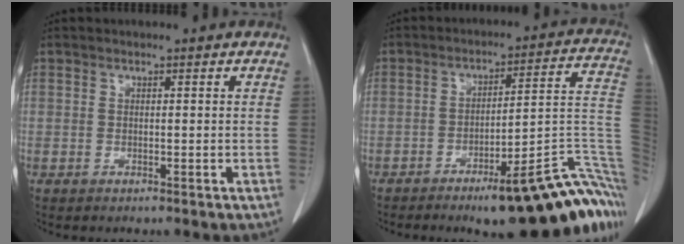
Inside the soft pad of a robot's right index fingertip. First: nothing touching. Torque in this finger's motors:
{"motor_torque": [0.37, -0.33, 0.25, 0.10]}